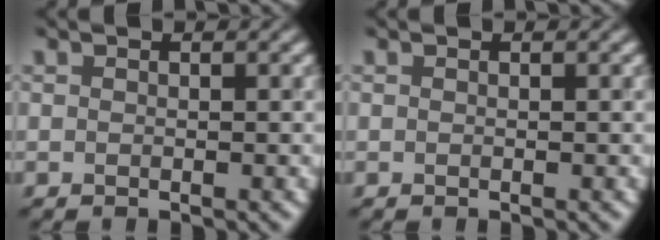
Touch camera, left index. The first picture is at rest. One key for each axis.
{"total": 0.0}